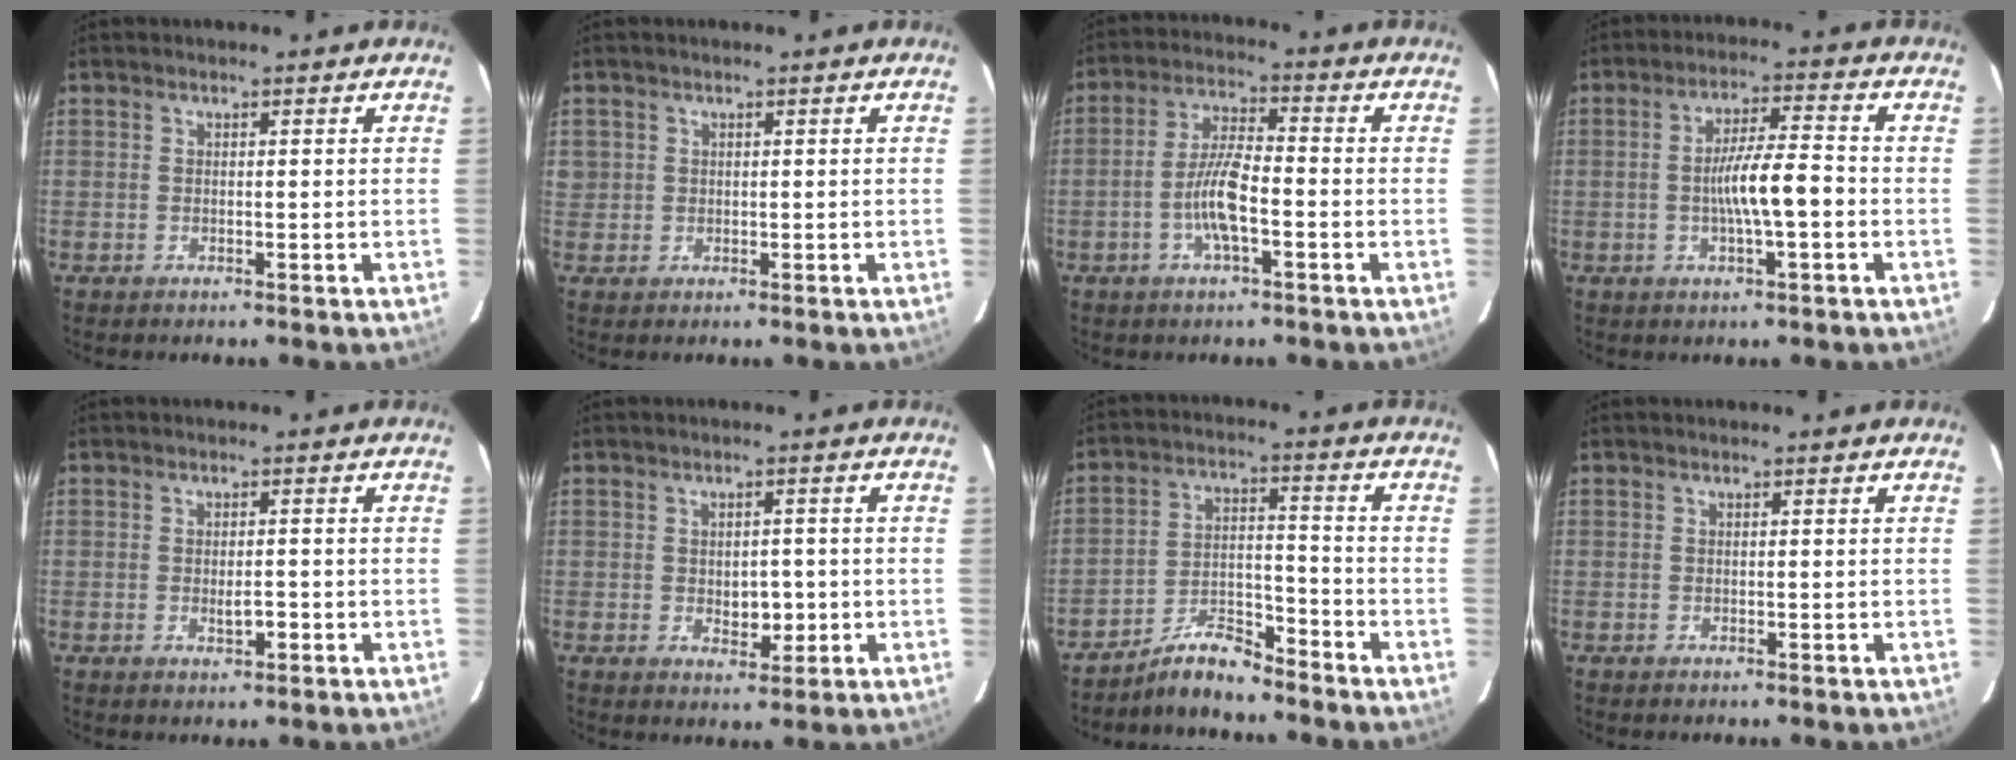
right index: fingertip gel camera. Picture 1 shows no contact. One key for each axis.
{"total": 1.7, "fx": 0.4, "fy": 1.7, "fz": 0.2, "tx": 0.006, "ty": 0.006, "tz": 0.006}
{"total": 7.6, "fx": -2.3, "fy": 1.5, "fz": 7.1, "tx": -0.142, "ty": 0.008, "tz": -0.046}
{"total": 7.6, "fx": -1.4, "fy": 0.8, "fz": 7.4, "tx": -0.135, "ty": 0.009, "tz": -0.027}
{"total": 2.1, "fx": -0.7, "fy": 0.7, "fz": 1.9, "tx": -0.032, "ty": 0.000, "tz": -0.008}
{"total": 3.7, "fx": -0.5, "fy": 2.3, "fz": 2.8, "tx": -0.035, "ty": 0.000, "tz": 0.000}
{"total": 6.5, "fx": -6.1, "fy": 1.0, "fz": 1.9, "tx": -0.034, "ty": 0.009, "tz": -0.113}
{"total": 0.0}